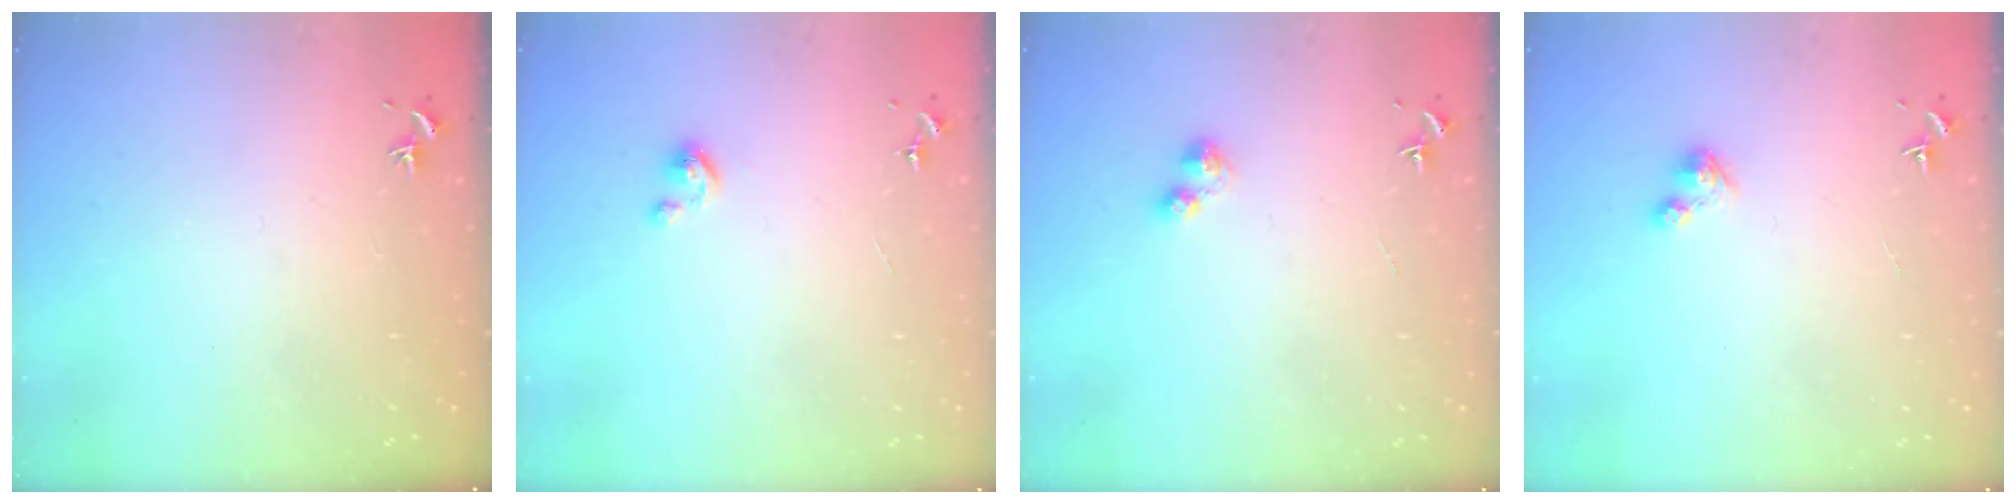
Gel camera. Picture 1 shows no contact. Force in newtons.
{"total": 2.4, "press": 2.4, "slide": 0.2}
{"total": 4.4, "press": 4.4, "slide": 0.3}
{"total": 2.4, "press": 2.4, "slide": 0.2}